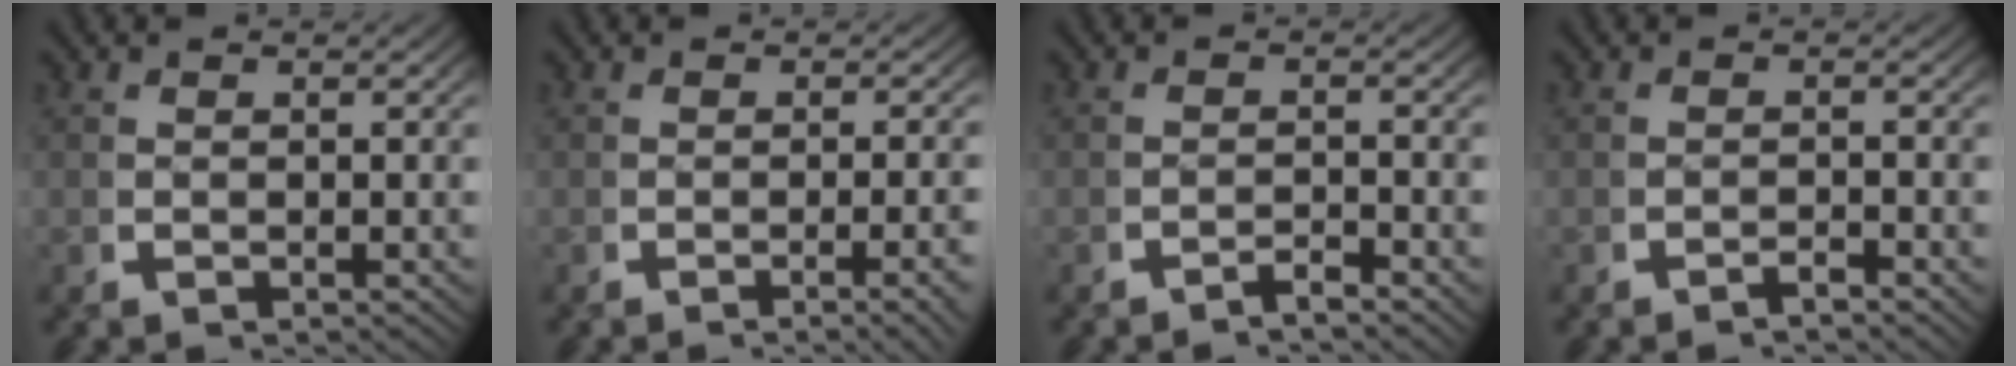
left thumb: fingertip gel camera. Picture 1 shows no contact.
{"total": 2.8, "force": [-1.3, 0.2, 2.5], "torque": [-0.038, 0.004, -0.022]}
{"total": 1.6, "force": [-1.5, -0.1, 0.6], "torque": [-0.004, 0.000, -0.032]}
{"total": 1.3, "force": [-1.2, -0.2, 0.4], "torque": [-0.003, 0.002, -0.027]}